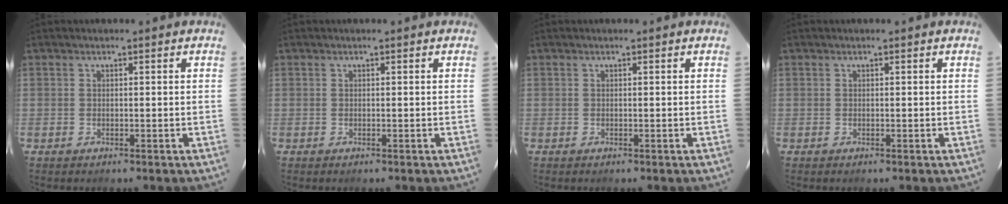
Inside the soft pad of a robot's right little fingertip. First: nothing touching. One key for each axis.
{"total": 0.0}
{"total": 0.0}
{"total": 0.0}